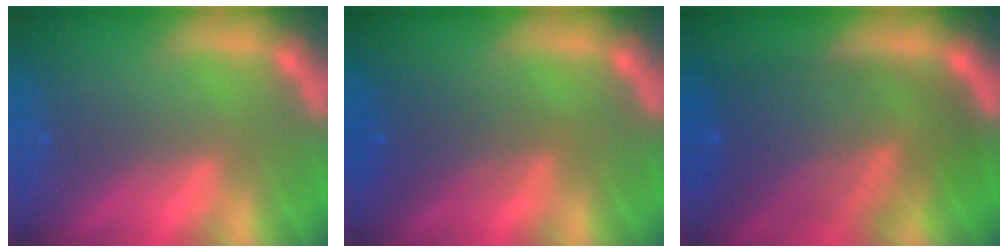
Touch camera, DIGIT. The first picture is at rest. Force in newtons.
{"total": 3.0}
{"total": 10.0}